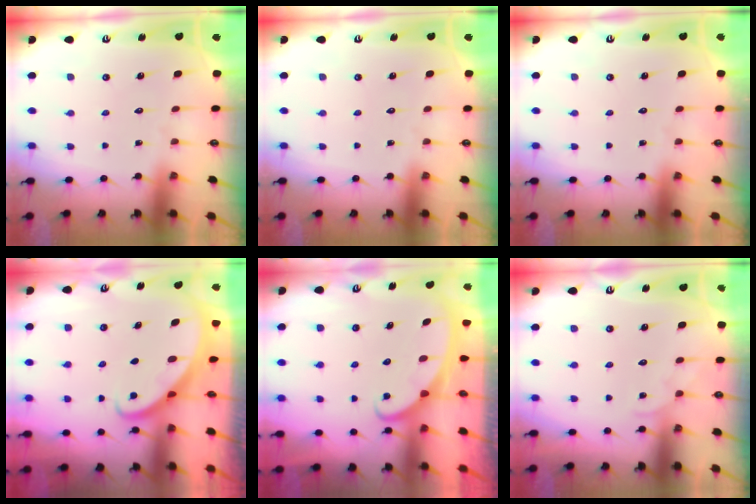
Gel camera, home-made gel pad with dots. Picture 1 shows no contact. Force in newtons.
{"total": 0.0}
{"total": 0.0}
{"total": 2.8, "press": 2.8, "slide": 0.2}
{"total": 2.3, "press": 2.3, "slide": 0.3}
{"total": 2.5, "press": 2.5, "slide": 0.4}